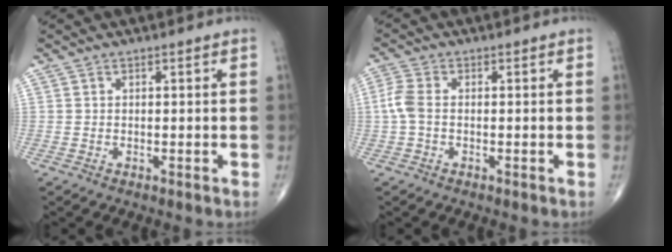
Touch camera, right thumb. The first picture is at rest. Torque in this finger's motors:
{"motor_torque": [-0.04, 0.15, 0.34, -0.19, 0.14]}